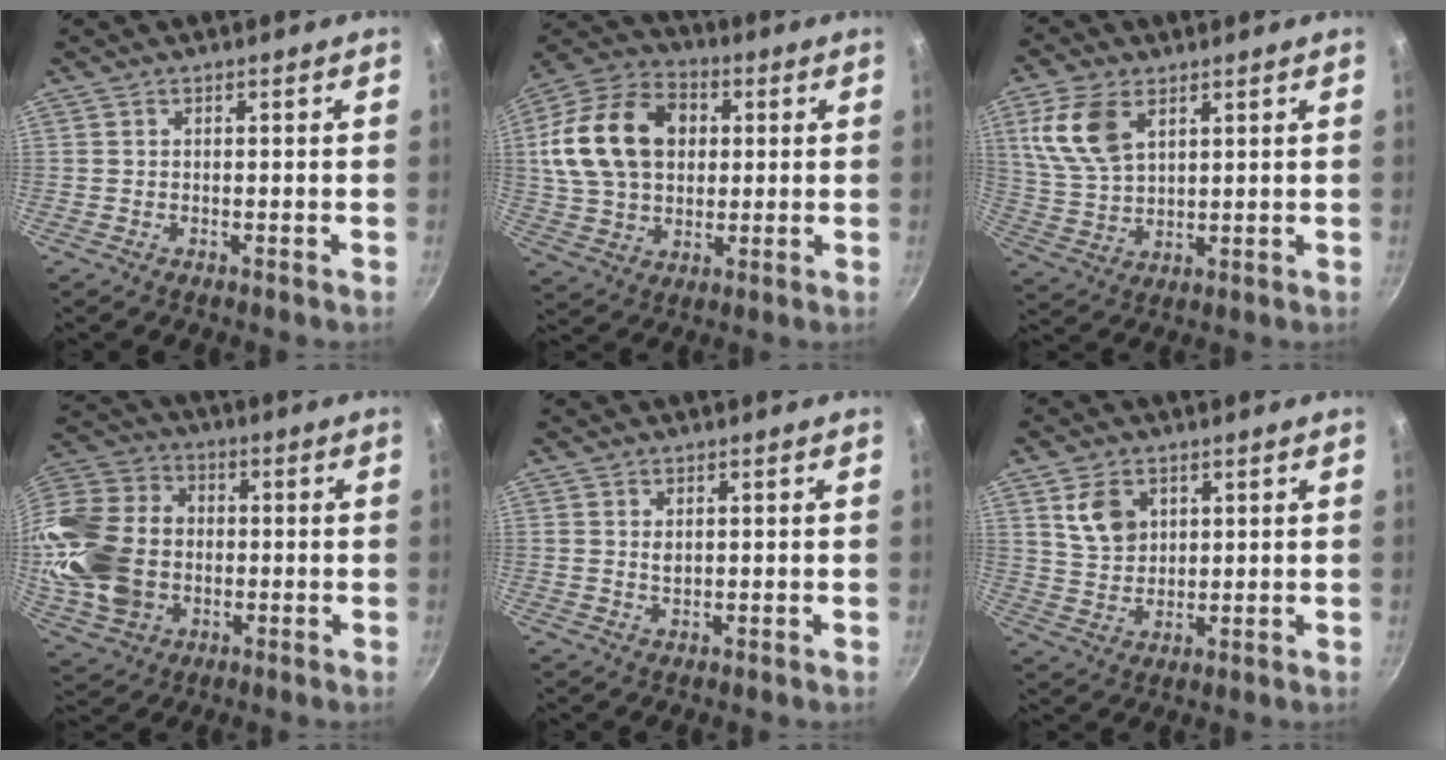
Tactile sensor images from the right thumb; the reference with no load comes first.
{"total": 19.8, "force": [3.5, 14.4, 13.2], "torque": [-0.218, 0.020, 0.056]}
{"total": 10.9, "force": [4.6, 6.4, 7.6], "torque": [-0.149, -0.011, 0.097]}
{"total": 21.5, "force": [-1.5, 16.7, 13.5], "torque": [-0.262, 0.026, -0.019]}
{"total": 1.4, "force": [0.4, 0.9, 1.0], "torque": [-0.018, 0.001, 0.009]}
{"total": 7.3, "force": [2.9, 5.3, 4.1], "torque": [-0.053, -0.013, 0.060]}